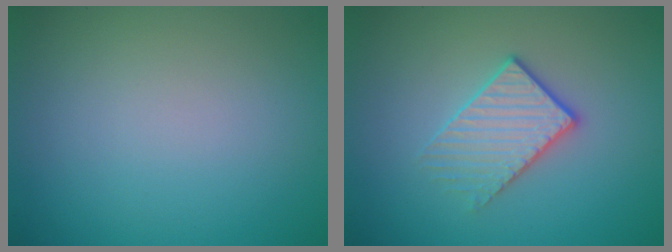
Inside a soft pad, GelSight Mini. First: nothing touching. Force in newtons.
{"total": 2.6, "press": 2.3, "slide": 1.2}